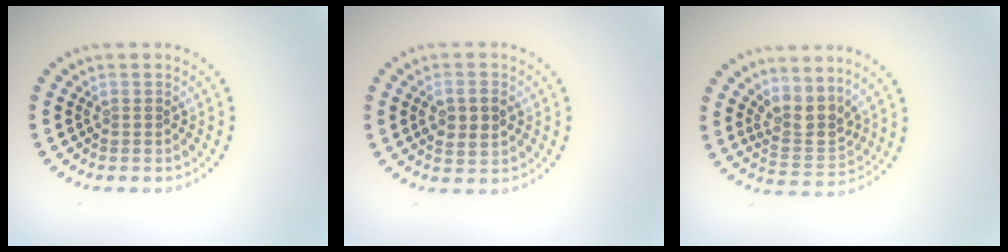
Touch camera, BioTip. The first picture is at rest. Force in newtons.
{"total": 2.7, "press": 2.7, "slide": 0.4}
{"total": 3.2, "press": 2.6, "slide": 1.8}